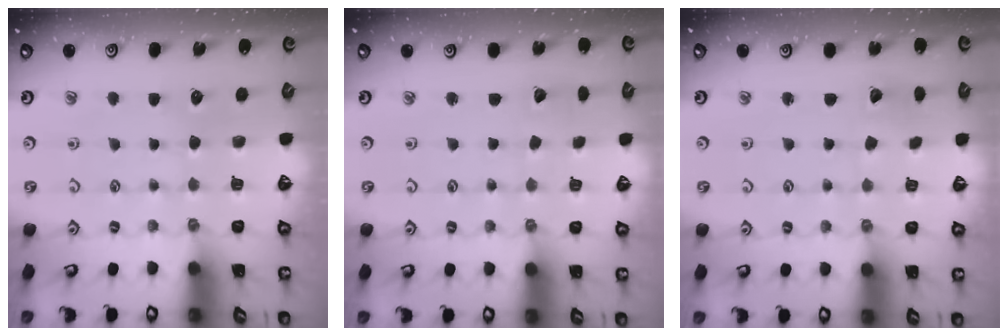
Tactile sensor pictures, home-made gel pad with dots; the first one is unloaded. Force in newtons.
{"total": 1.4, "press": 1.4, "slide": 0.1}
{"total": 2.9, "press": 2.9, "slide": 0.3}